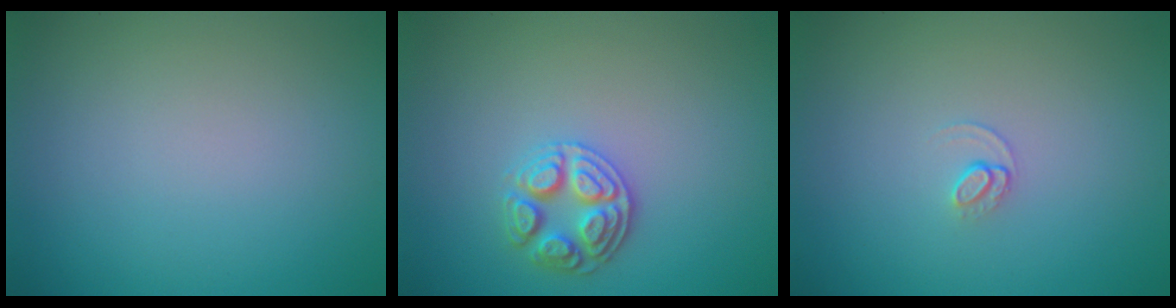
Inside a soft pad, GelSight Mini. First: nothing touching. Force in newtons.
{"total": 3.1, "press": 2.9, "slide": 0.9}
{"total": 0.9, "press": 0.4, "slide": 0.8}